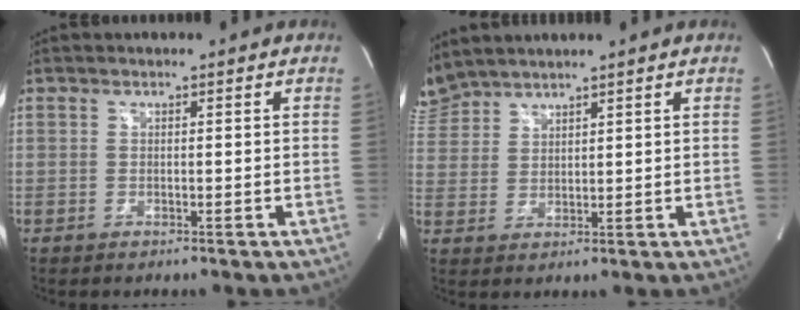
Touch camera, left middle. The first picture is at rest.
{"total": 5.5, "force": [5.4, 0.9, 0.4], "torque": [-0.023, 0.022, 0.114]}